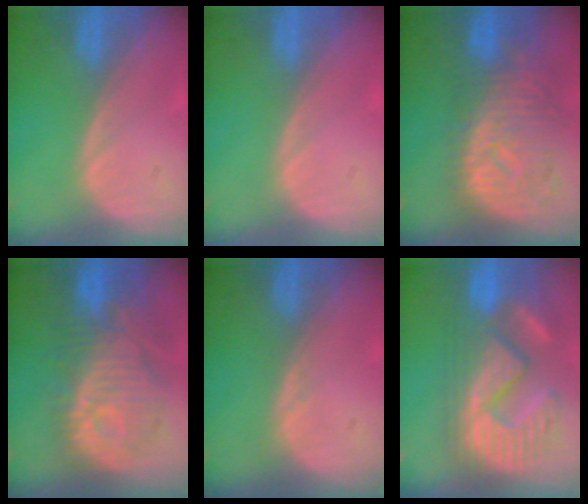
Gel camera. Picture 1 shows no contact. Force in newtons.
{"total": 0.0}
{"total": 11.4, "press": 10.0, "slide": 5.5}
{"total": 11.9, "press": 10.8, "slide": 4.9}
{"total": 0.5, "press": 0.5, "slide": 0.0}
{"total": 12.6, "press": 11.8, "slide": 4.4}